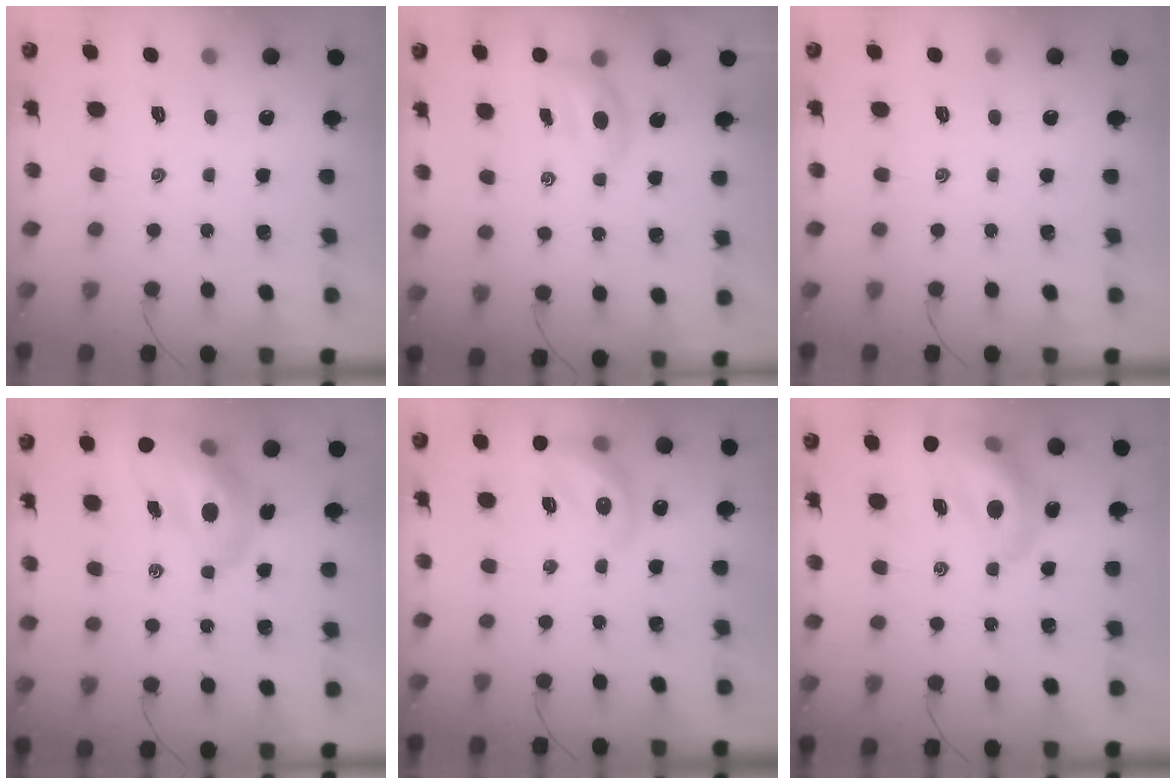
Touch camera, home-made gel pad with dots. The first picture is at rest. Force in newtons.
{"total": 4.8, "press": 4.7, "slide": 0.7}
{"total": 0.0}
{"total": 15.4, "press": 14.8, "slide": 4.2}
{"total": 11.6, "press": 11.5, "slide": 1.5}
{"total": 15.7, "press": 15.2, "slide": 3.9}